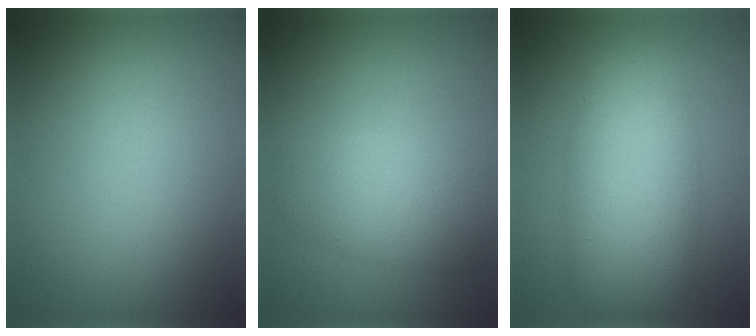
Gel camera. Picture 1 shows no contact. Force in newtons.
{"total": 4.2, "press": 4.2, "slide": 0.3}
{"total": 7.3, "press": 7.3, "slide": 0.4}